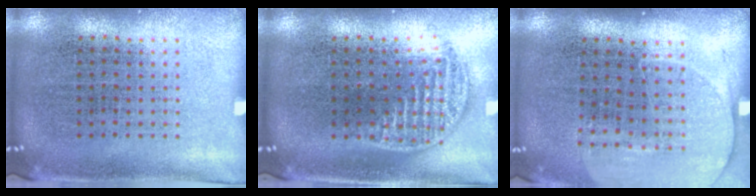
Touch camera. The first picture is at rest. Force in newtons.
{"total": 1.3, "press": 1.1, "slide": 0.5}
{"total": 1.4, "press": 1.3, "slide": 0.6}